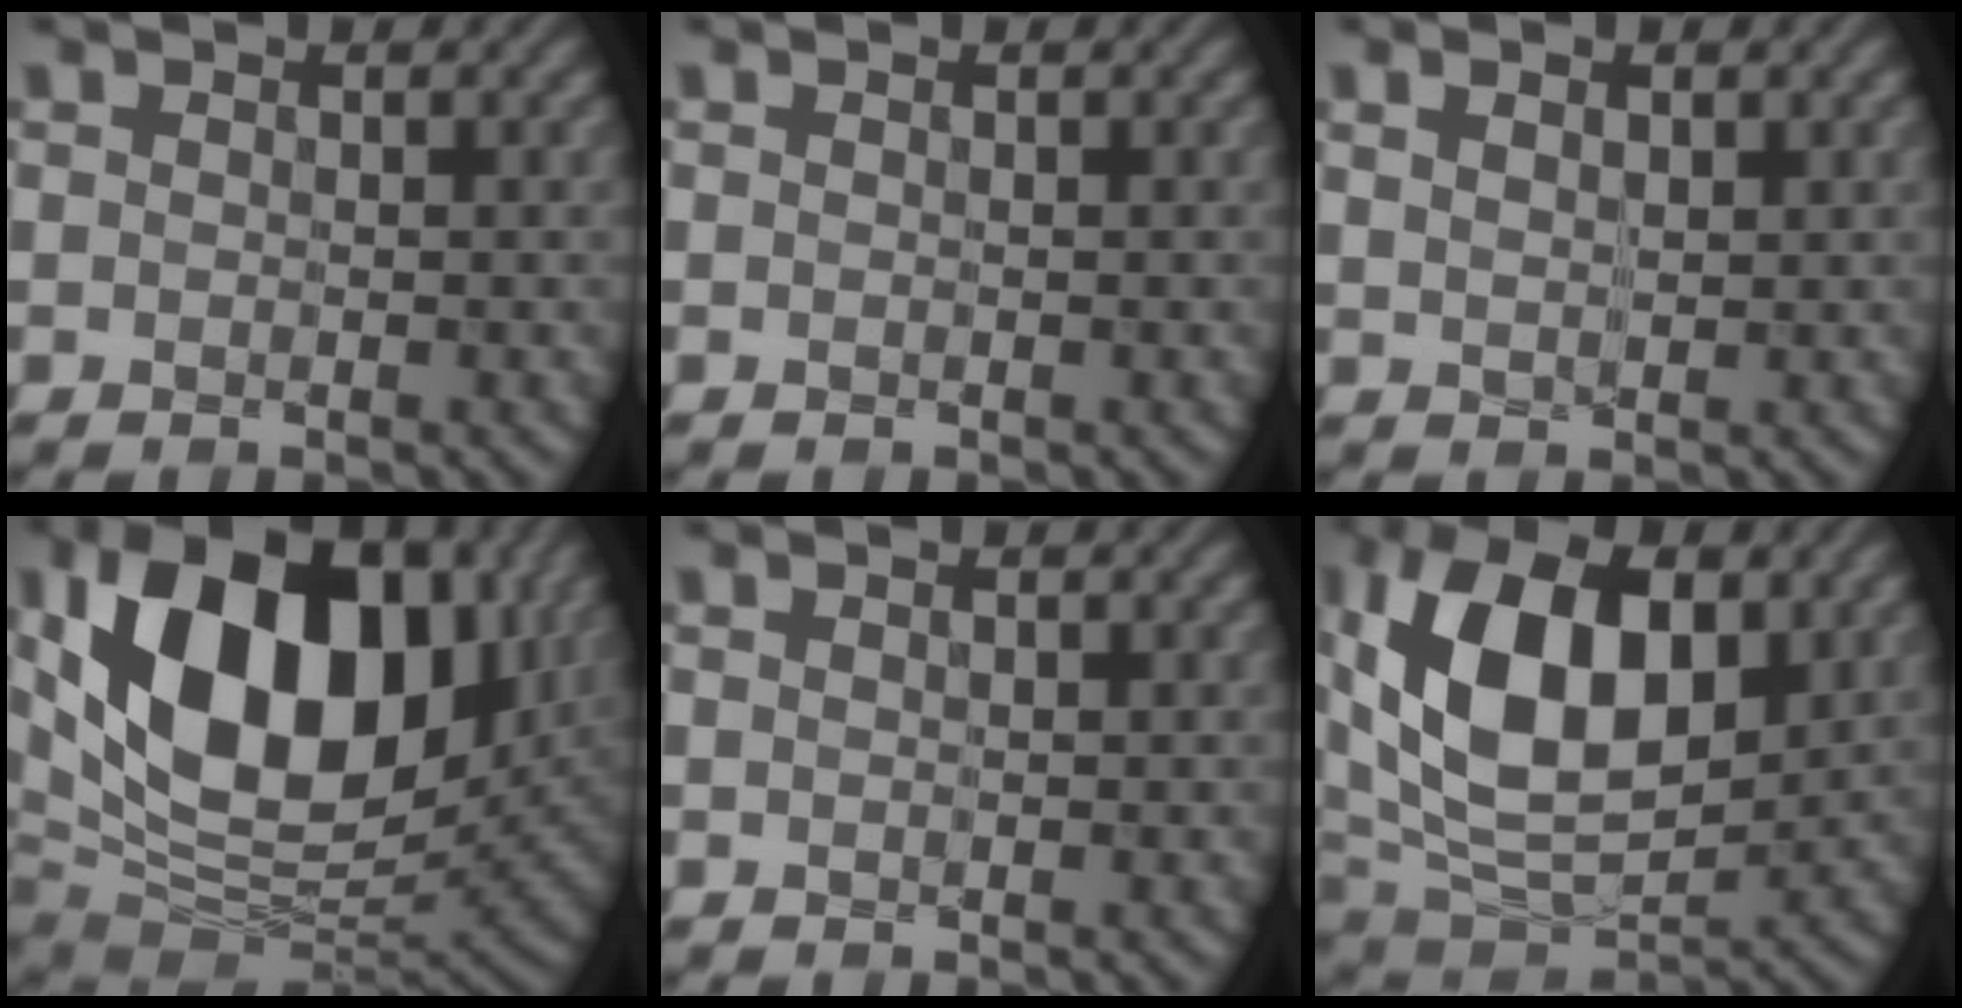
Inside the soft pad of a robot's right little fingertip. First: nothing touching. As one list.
[{"total": 0.0}, {"total": 1.5, "force": [0.6, 0.9, 1.1], "torque": [-0.024, 0.001, 0.014]}, {"total": 16.9, "force": [3.6, 10.7, 12.6], "torque": [-0.216, 0.006, 0.059]}, {"total": 0.0}, {"total": 12.7, "force": [2.2, 7.9, 9.6], "torque": [-0.180, 0.001, 0.038]}]